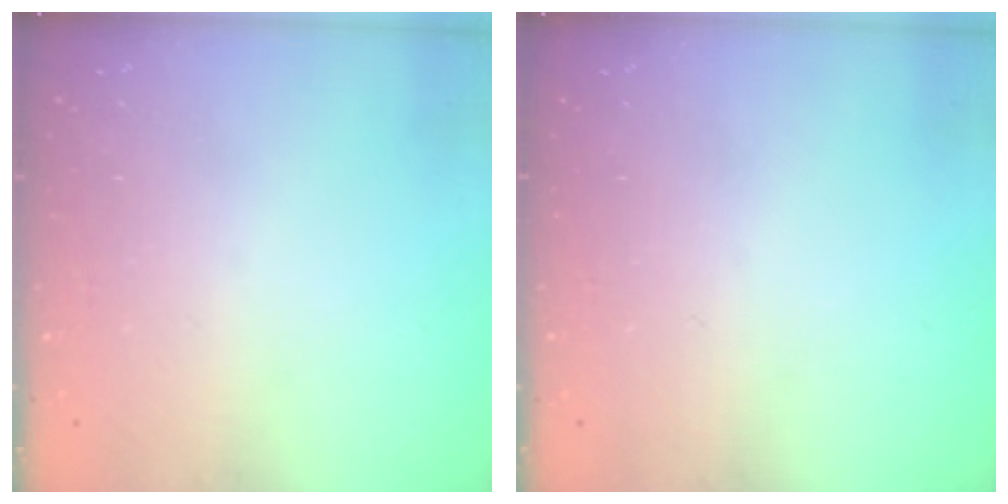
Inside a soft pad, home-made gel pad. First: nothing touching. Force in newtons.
{"total": 0.0}